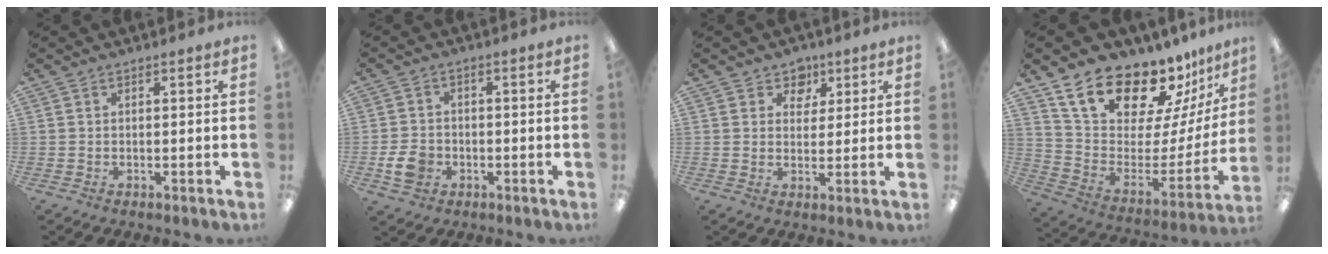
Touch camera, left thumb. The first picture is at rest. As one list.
[{"total": 5.8, "force": [-2.0, 4.6, 3.0], "torque": [-0.058, 0.004, -0.036]}, {"total": 5.2, "force": [3.1, 4.1, 0.9], "torque": [-0.005, -0.015, 0.053]}, {"total": 21.5, "force": [18.0, 7.6, 8.9], "torque": [-0.152, -0.138, 0.327]}]